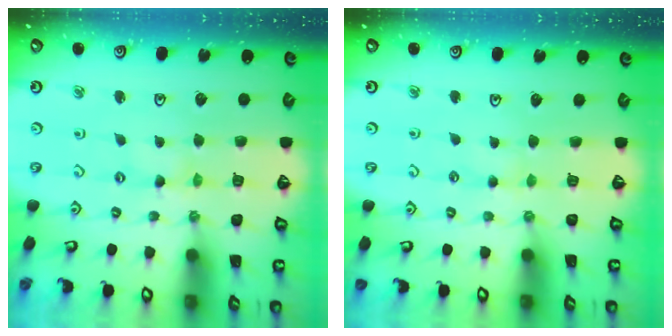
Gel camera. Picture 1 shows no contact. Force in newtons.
{"total": 0.8, "press": 0.8, "slide": 0.3}